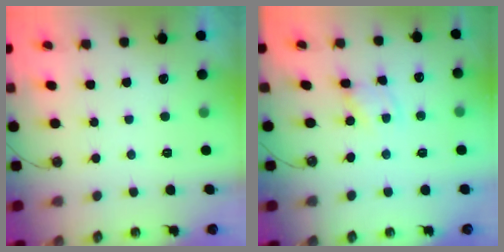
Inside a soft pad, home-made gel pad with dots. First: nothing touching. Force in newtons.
{"total": 1.1, "press": 1.1, "slide": 0.2}